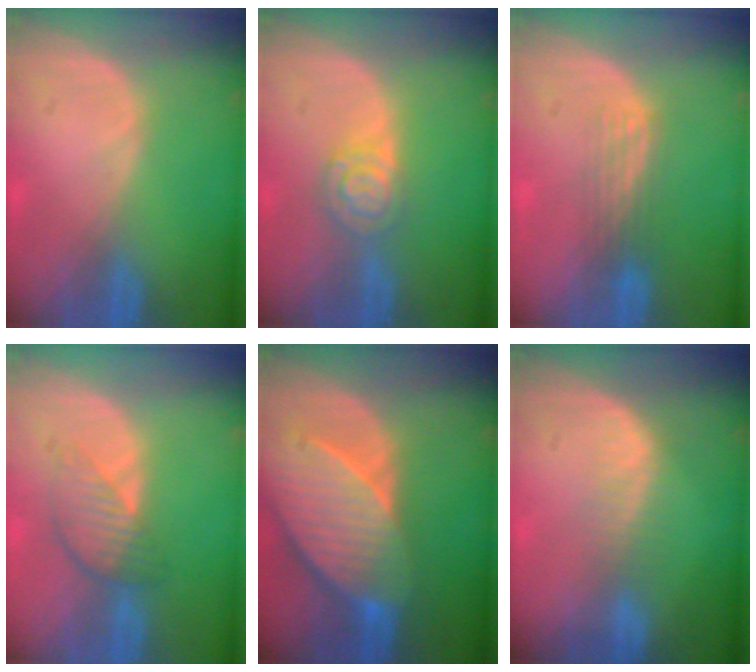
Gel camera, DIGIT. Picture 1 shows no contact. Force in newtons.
{"total": 4.7, "press": 4.2, "slide": 2.1}
{"total": 2.9, "press": 2.7, "slide": 1.2}
{"total": 4.5, "press": 4.1, "slide": 1.9}
{"total": 10.5, "press": 9.3, "slide": 5.0}
{"total": 2.7, "press": 2.3, "slide": 1.5}